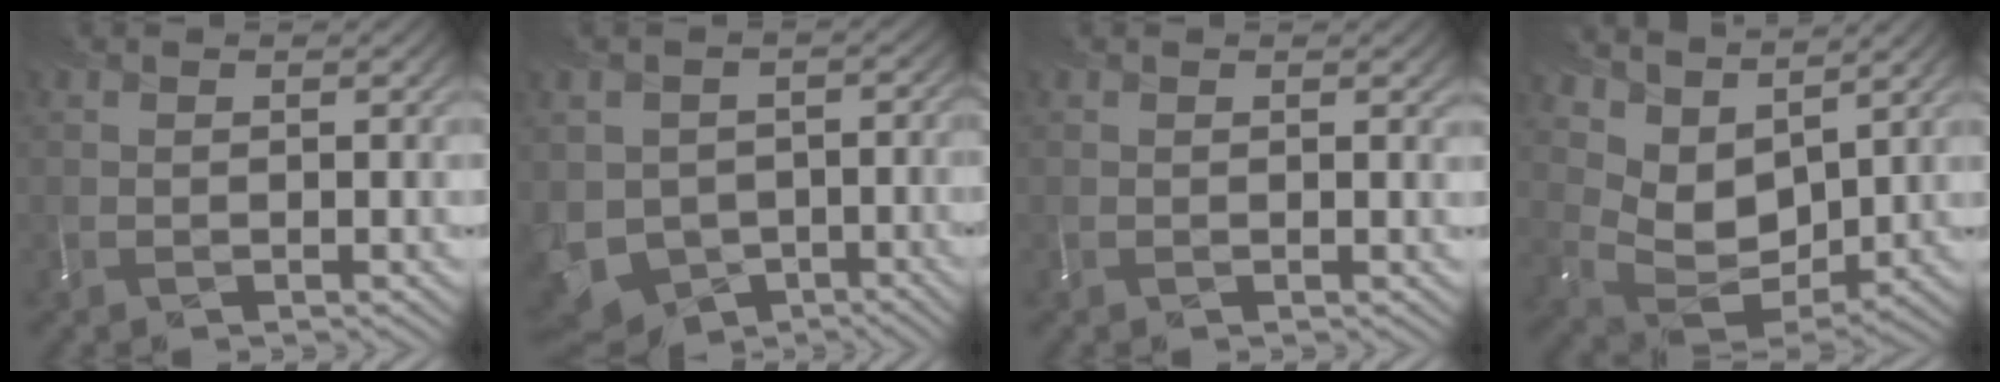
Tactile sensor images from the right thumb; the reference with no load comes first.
{"total": 10.9, "force": [-3.4, 9.1, 5.0], "torque": [-0.139, -0.045, -0.054]}
{"total": 0.5, "force": [0.4, 0.1, 0.3], "torque": [-0.003, -0.002, 0.005]}
{"total": 9.4, "force": [6.3, 5.2, 4.8], "torque": [-0.127, 0.000, 0.116]}